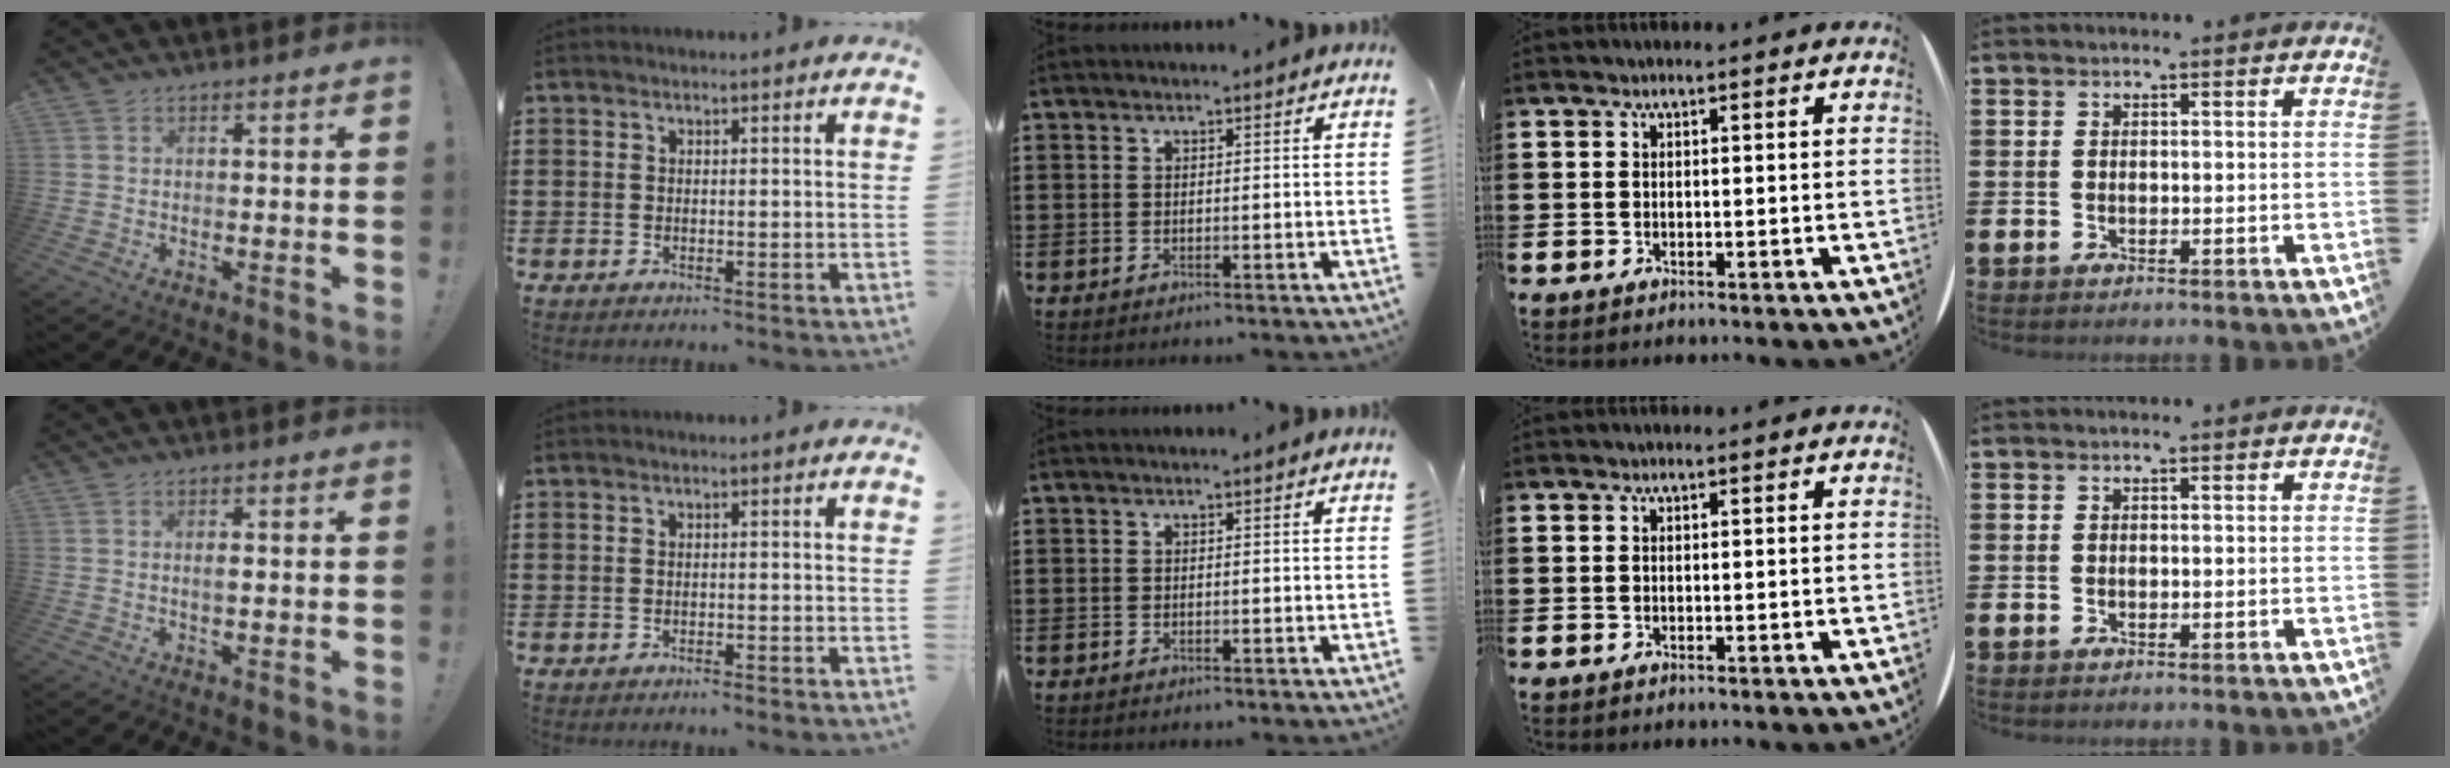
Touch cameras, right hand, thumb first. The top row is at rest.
{"thumb": {"total": 1.3, "force": [-0.1, 0.4, 1.2], "torque": [-0.017, -0.002, -0.003]}, "index": {"total": 0.8, "force": [-0.8, -0.1, 0.1], "torque": [-0.004, -0.003, -0.016]}}